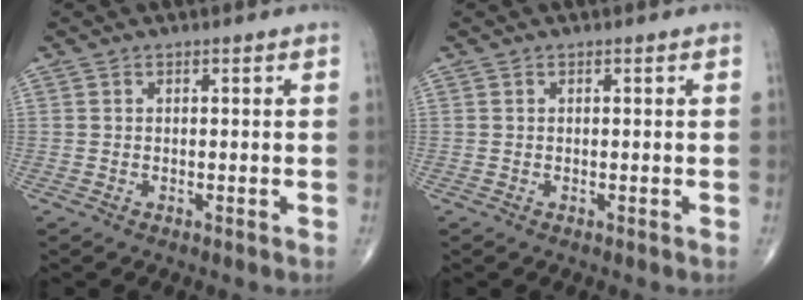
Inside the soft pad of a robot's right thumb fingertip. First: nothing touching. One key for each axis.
{"total": 0.0}